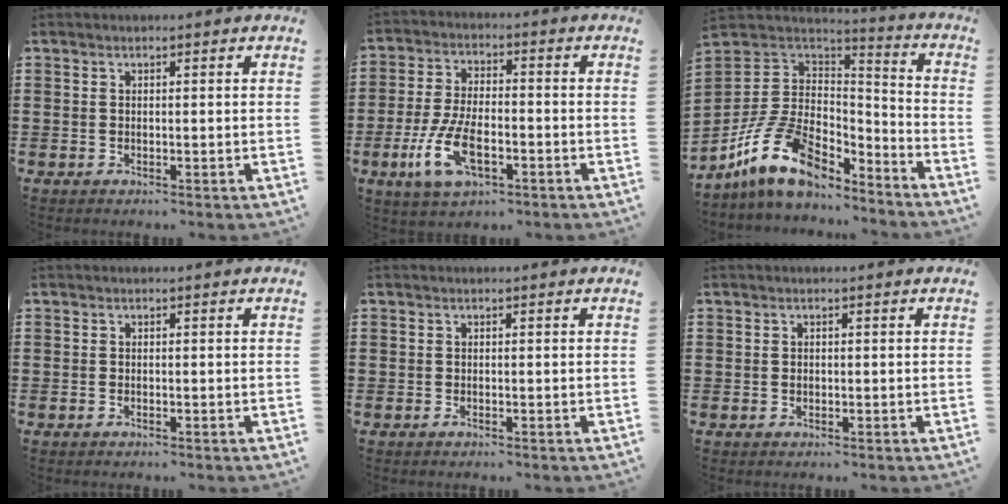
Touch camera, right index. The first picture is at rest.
{"total": 9.2, "force": [-3.6, 4.1, 7.4], "torque": [-0.173, -0.009, -0.071]}
{"total": 14.0, "force": [-8.1, 7.8, 8.3], "torque": [-0.195, 0.024, -0.150]}
{"total": 0.0}
{"total": 0.0}
{"total": 0.7, "force": [0.0, 0.6, 0.3], "torque": [-0.007, 0.002, -0.001]}